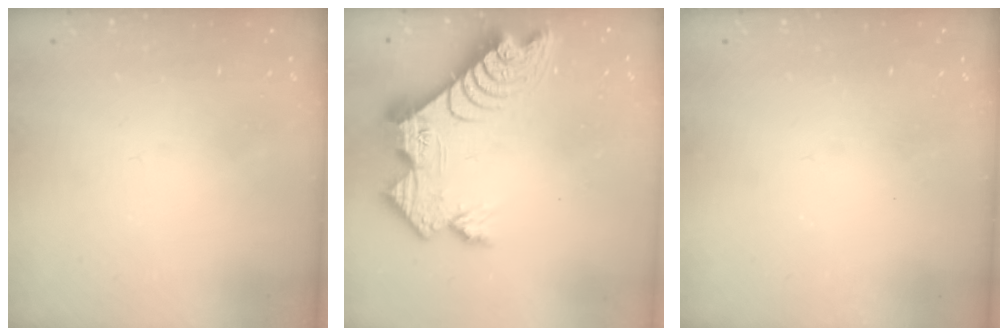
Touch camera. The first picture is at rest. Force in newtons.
{"total": 13.4, "press": 13.4, "slide": 1.2}
{"total": 0.0}